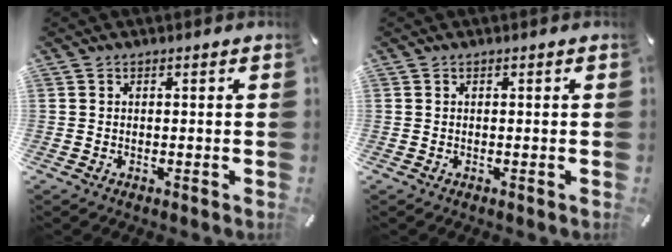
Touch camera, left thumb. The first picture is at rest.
{"total": 0.0}